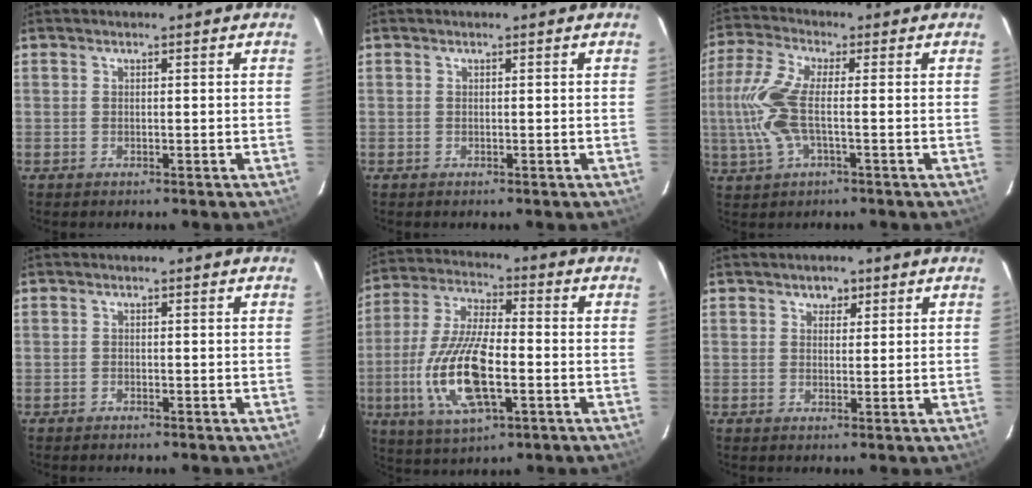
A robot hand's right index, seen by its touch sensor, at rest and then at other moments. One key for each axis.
{"total": 0.0}
{"total": 9.8, "fx": -1.2, "fy": 3.1, "fz": 9.2, "tx": -0.213, "ty": 0.002, "tz": -0.024}
{"total": 0.8, "fx": -0.7, "fy": 0.2, "fz": 0.0, "tx": -0.001, "ty": 0.001, "tz": -0.013}
{"total": 16.3, "fx": -4.0, "fy": 6.0, "fz": 14.6, "tx": -0.312, "ty": -0.008, "tz": -0.075}
{"total": 2.2, "fx": 1.2, "fy": 1.7, "fz": 0.6, "tx": -0.002, "ty": 0.006, "tz": 0.018}